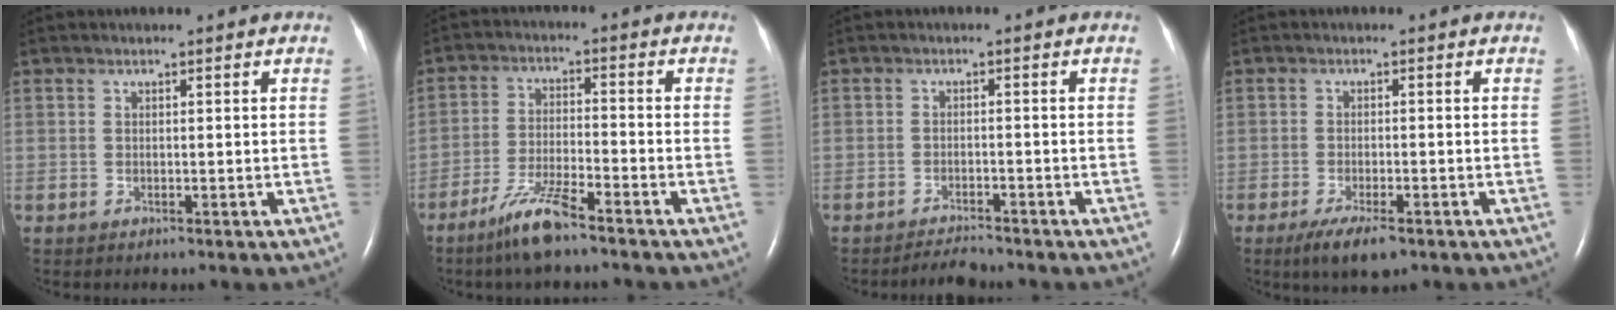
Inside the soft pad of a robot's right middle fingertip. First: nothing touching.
{"total": 7.1, "force": [-5.4, 0.5, 4.7], "torque": [-0.103, -0.015, -0.106]}
{"total": 2.4, "force": [-2.4, 0.1, 0.1], "torque": [-0.010, -0.013, -0.039]}
{"total": 5.3, "force": [-3.4, 1.3, 3.8], "torque": [-0.072, -0.011, -0.052]}